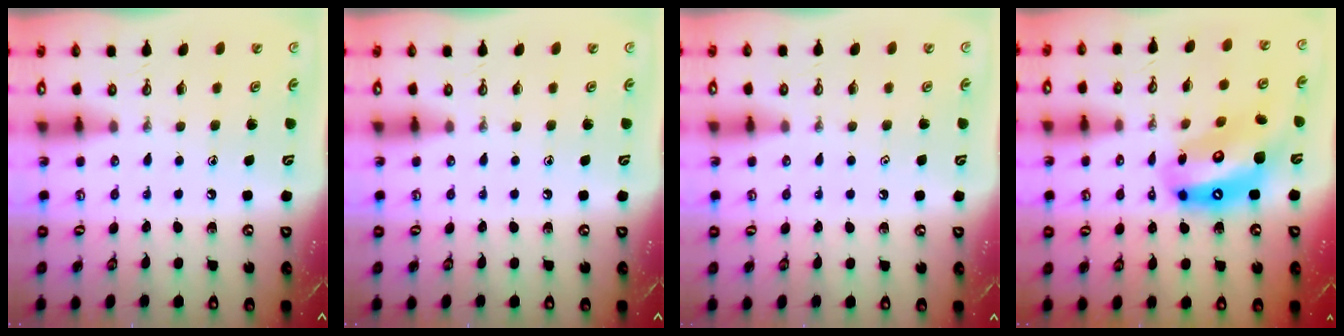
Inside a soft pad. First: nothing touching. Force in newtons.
{"total": 0.0}
{"total": 0.9, "press": 0.7, "slide": 0.5}
{"total": 16.6, "press": 16.6, "slide": 1.7}